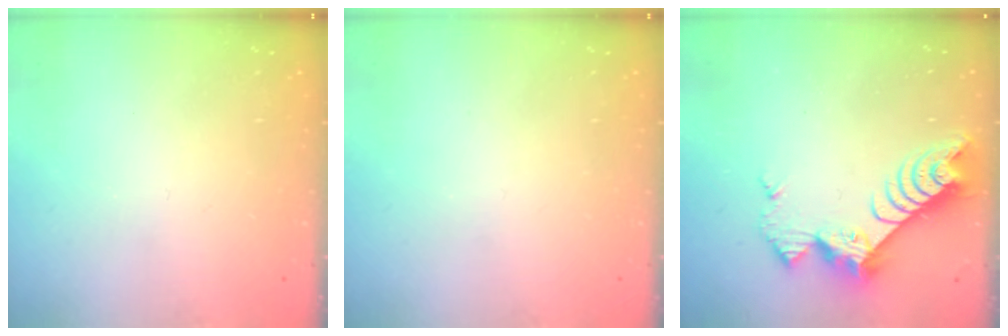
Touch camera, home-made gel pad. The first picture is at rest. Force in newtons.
{"total": 0.0}
{"total": 9.1, "press": 9.1, "slide": 0.8}